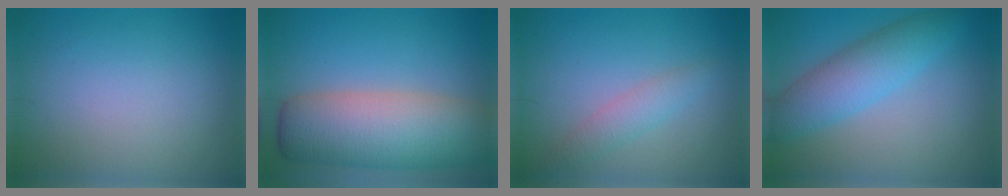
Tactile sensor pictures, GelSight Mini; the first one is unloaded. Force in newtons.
{"total": 10.6, "press": 10.5, "slide": 0.5}
{"total": 2.1, "press": 2.1, "slide": 0.1}
{"total": 5.2, "press": 5.2, "slide": 0.0}